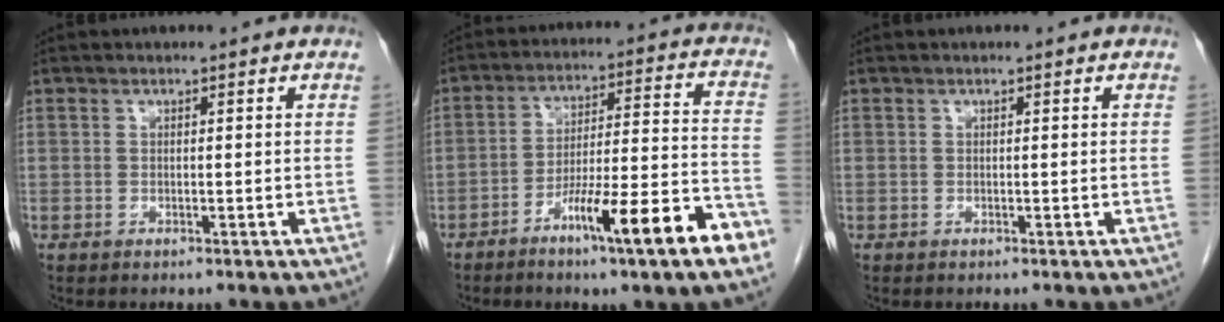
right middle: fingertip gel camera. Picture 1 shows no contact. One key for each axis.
{"total": 14.9, "fx": -8.2, "fy": 0.0, "fz": 12.4, "tx": -0.187, "ty": -0.003, "tz": -0.127}
{"total": 0.0}